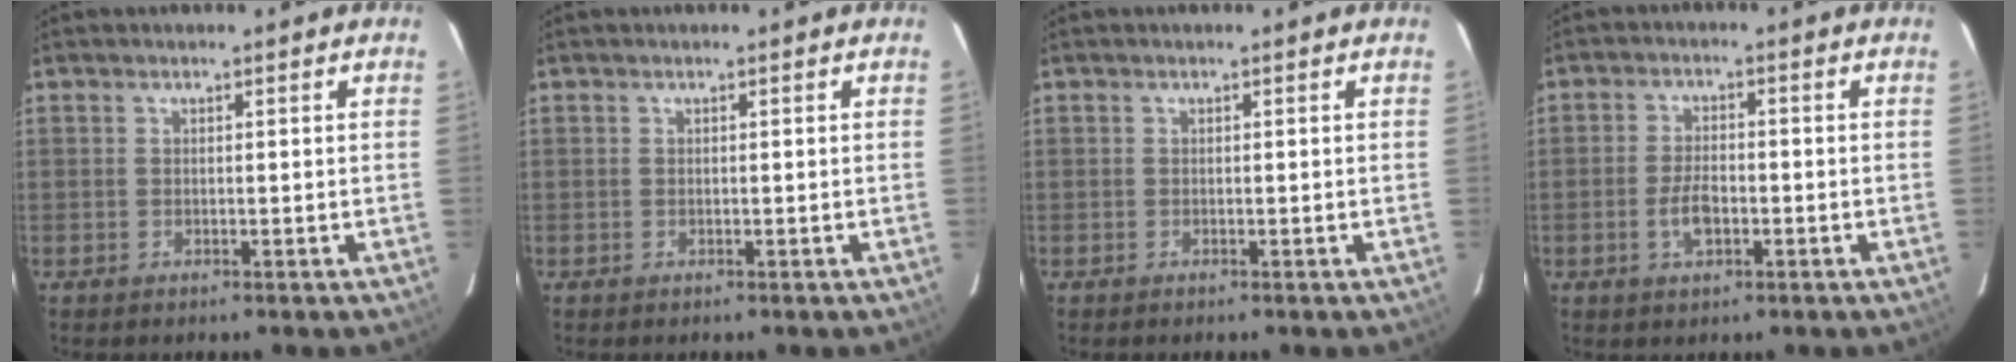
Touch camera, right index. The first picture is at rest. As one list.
[{"total": 0.0}, {"total": 0.0}, {"total": 4.8, "force": [-1.7, 2.4, 3.8], "torque": [-0.079, 0.001, -0.028]}]